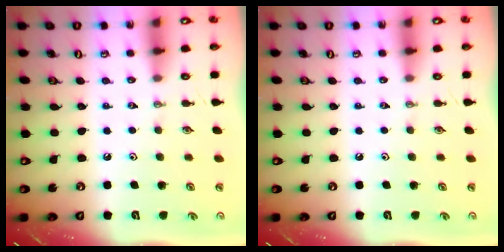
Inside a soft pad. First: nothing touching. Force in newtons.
{"total": 0.0}